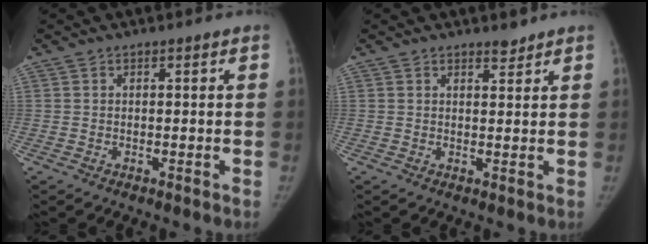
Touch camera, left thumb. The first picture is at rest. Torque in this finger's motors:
{"motor_torque": [0.30, -0.45, 0.59, -0.50, 0.07]}